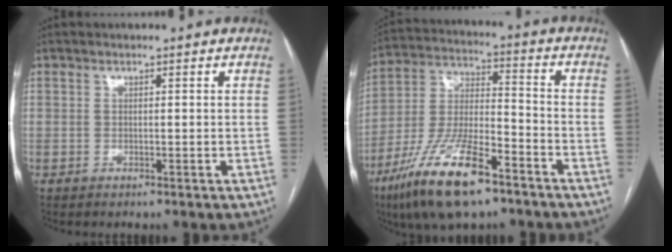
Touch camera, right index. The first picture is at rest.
{"total": 16.9, "force": [-10.5, 4.2, 12.6], "torque": [-0.265, -0.021, -0.190]}